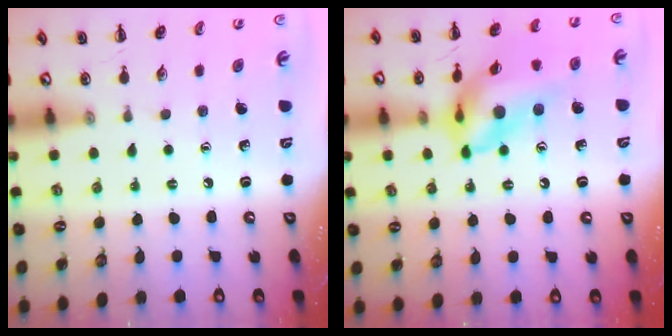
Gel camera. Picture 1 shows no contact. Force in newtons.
{"total": 14.5, "press": 13.7, "slide": 4.8}